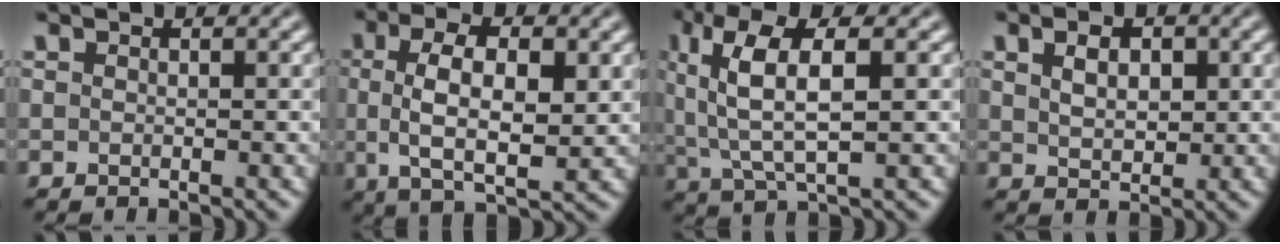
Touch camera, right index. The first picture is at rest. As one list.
[{"total": 6.6, "force": [0.6, 3.0, 5.8], "torque": [-0.110, -0.013, 0.017]}, {"total": 6.4, "force": [1.4, 2.7, 5.6], "torque": [-0.111, 0.000, 0.031]}, {"total": 2.6, "force": [0.9, 1.2, 2.2], "torque": [-0.017, -0.006, 0.025]}]